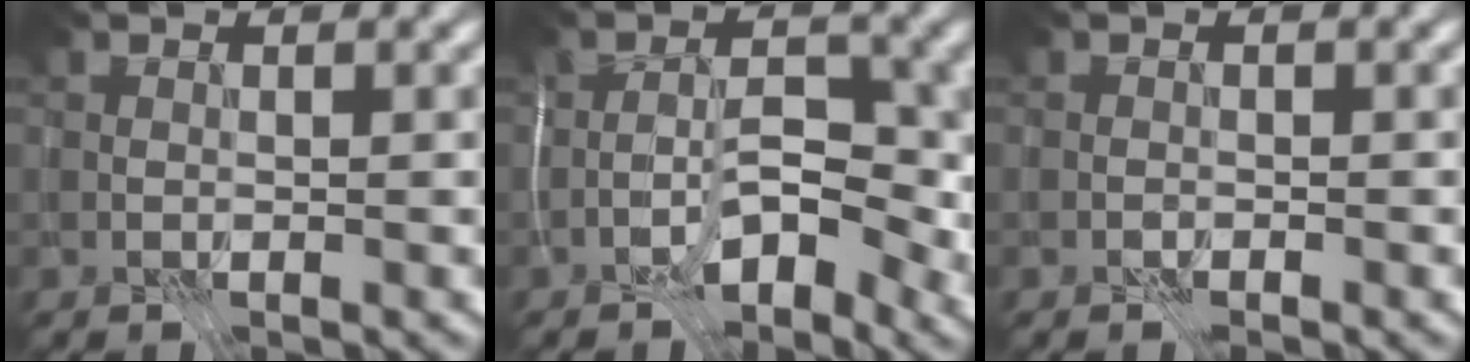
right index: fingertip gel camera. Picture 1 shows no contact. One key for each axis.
{"total": 5.2, "fx": -2.3, "fy": 2.4, "fz": 4.0, "tx": -0.055, "ty": 0.010, "tz": -0.045}
{"total": 0.5, "fx": -0.5, "fy": 0.2, "fz": 0.2, "tx": 0.000, "ty": 0.003, "tz": -0.010}